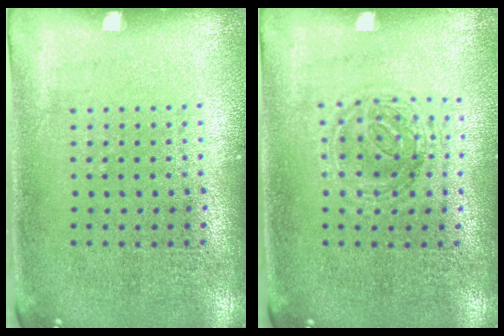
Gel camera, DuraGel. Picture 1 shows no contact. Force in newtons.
{"total": 1.2, "press": 1.1, "slide": 0.5}